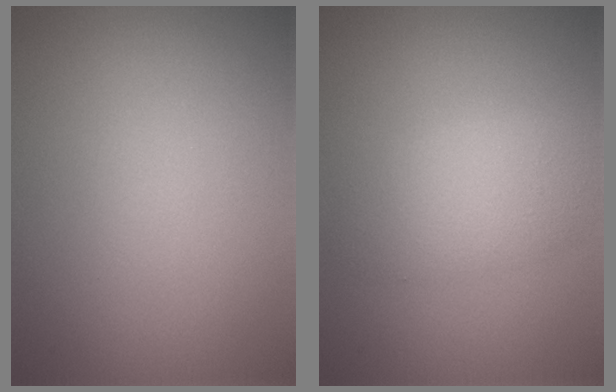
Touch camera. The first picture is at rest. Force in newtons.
{"total": 3.5, "press": 3.5, "slide": 0.1}